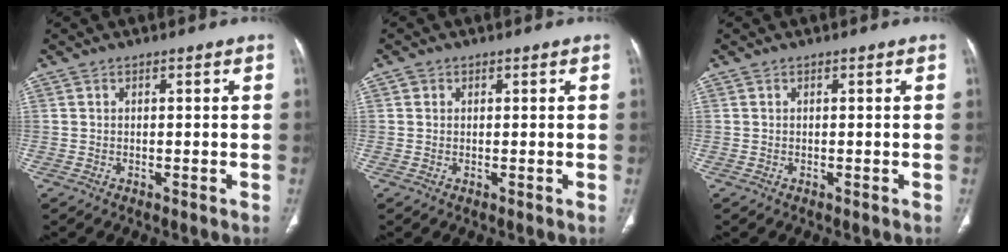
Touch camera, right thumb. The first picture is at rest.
{"total": 0.9, "force": [0.3, 0.8, 0.1], "torque": [0.004, 0.001, 0.003]}
{"total": 0.0}